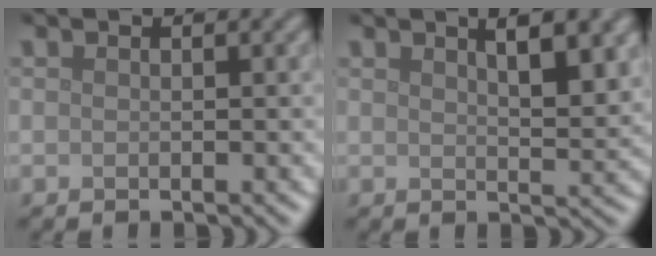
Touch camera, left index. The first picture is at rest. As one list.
[{"total": 4.5, "force": [2.3, 1.4, 3.5], "torque": [-0.041, 0.003, 0.034]}]